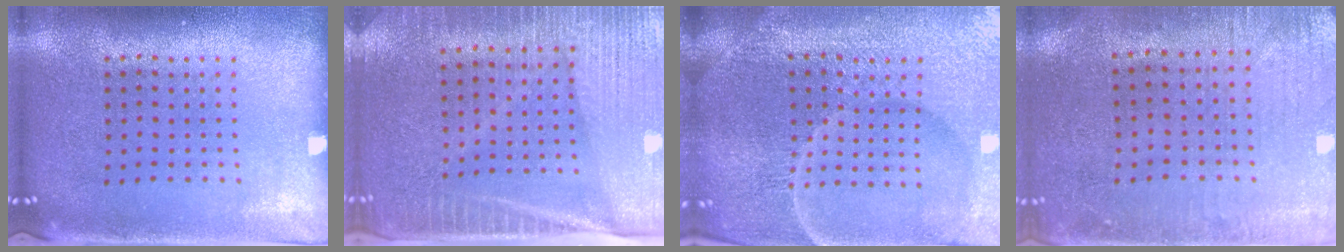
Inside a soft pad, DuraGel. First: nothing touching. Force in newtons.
{"total": 4.1, "press": 3.7, "slide": 1.8}
{"total": 5.9, "press": 5.4, "slide": 2.4}
{"total": 0.5, "press": 0.3, "slide": 0.5}